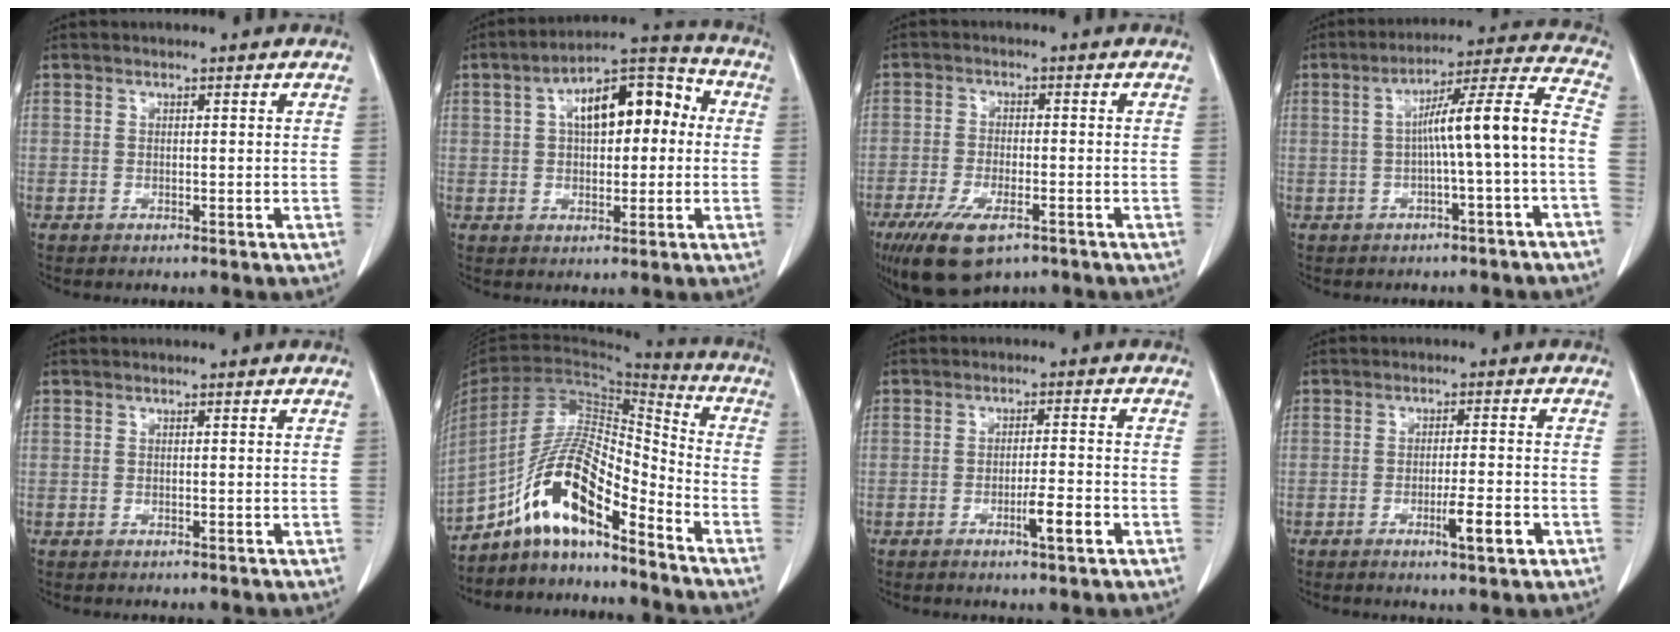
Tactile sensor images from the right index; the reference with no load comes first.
{"total": 12.6, "force": [2.1, 5.6, 11.0], "torque": [-0.170, 0.046, 0.031]}
{"total": 9.5, "force": [-5.9, 3.4, 6.7], "torque": [-0.123, -0.017, -0.098]}
{"total": 11.1, "force": [-1.6, -0.6, 10.9], "torque": [-0.168, 0.031, -0.025]}
{"total": 0.0}
{"total": 14.0, "force": [-9.5, 2.7, 9.9], "torque": [-0.186, 0.022, -0.171]}
{"total": 4.5, "force": [-2.0, 0.2, 4.0], "torque": [-0.063, -0.004, -0.032]}
{"total": 5.1, "force": [-2.2, 0.3, 4.5], "torque": [-0.070, -0.005, -0.033]}